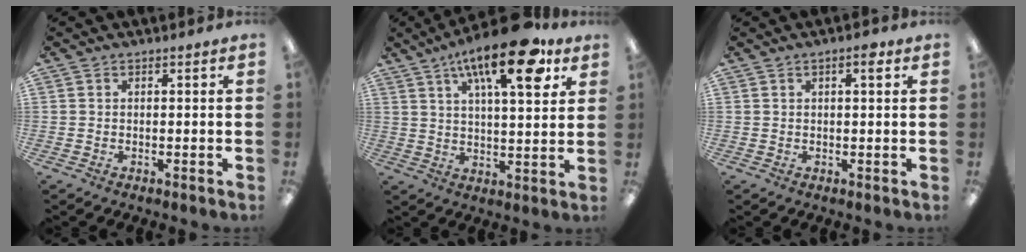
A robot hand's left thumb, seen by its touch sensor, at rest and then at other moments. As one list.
[{"total": 18.6, "force": [10.3, 6.1, 14.2], "torque": [-0.215, -0.042, 0.157]}, {"total": 2.9, "force": [1.5, 0.8, 2.3], "torque": [-0.026, -0.005, 0.019]}]